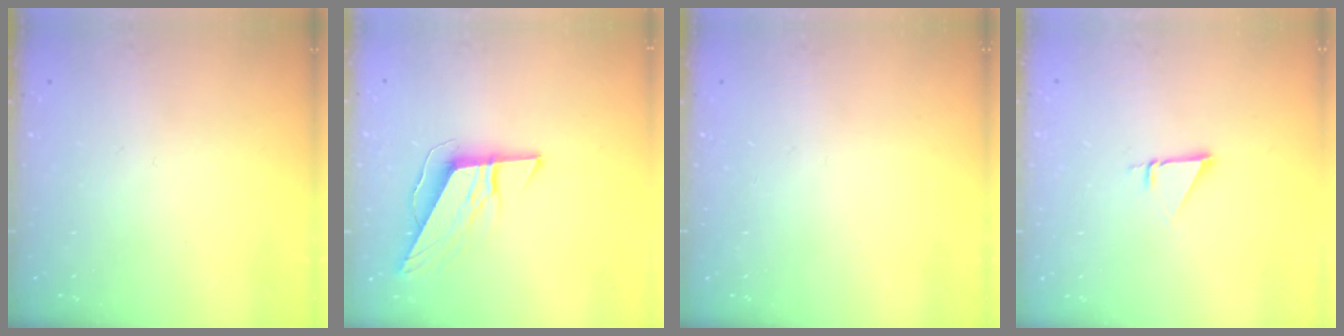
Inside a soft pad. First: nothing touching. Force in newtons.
{"total": 9.5, "press": 9.5, "slide": 0.3}
{"total": 0.0}
{"total": 2.7, "press": 2.7, "slide": 0.2}